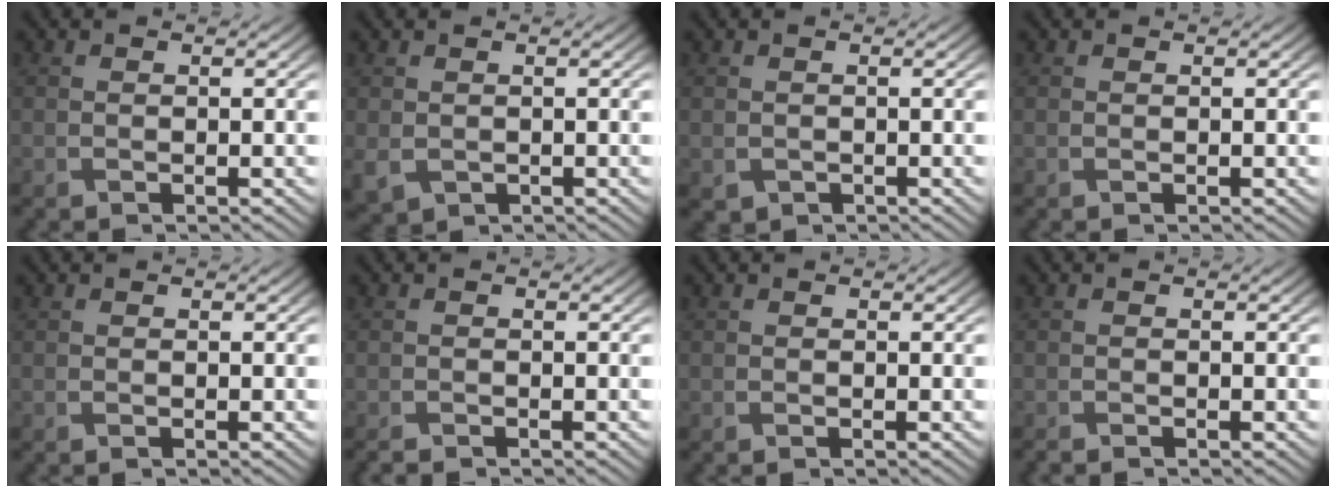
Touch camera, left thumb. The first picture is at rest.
{"total": 2.0, "force": [-0.2, 1.7, 1.0], "torque": [-0.035, -0.012, 0.000]}
{"total": 0.8, "force": [-0.3, 0.7, 0.2], "torque": [-0.009, -0.009, -0.002]}
{"total": 0.0}
{"total": 0.0}
{"total": 1.0, "force": [-1.0, 0.1, 0.2], "torque": [-0.002, -0.003, -0.019]}
{"total": 0.0}
{"total": 0.7, "force": [-0.7, 0.0, 0.1], "torque": [-0.001, -0.002, -0.015]}